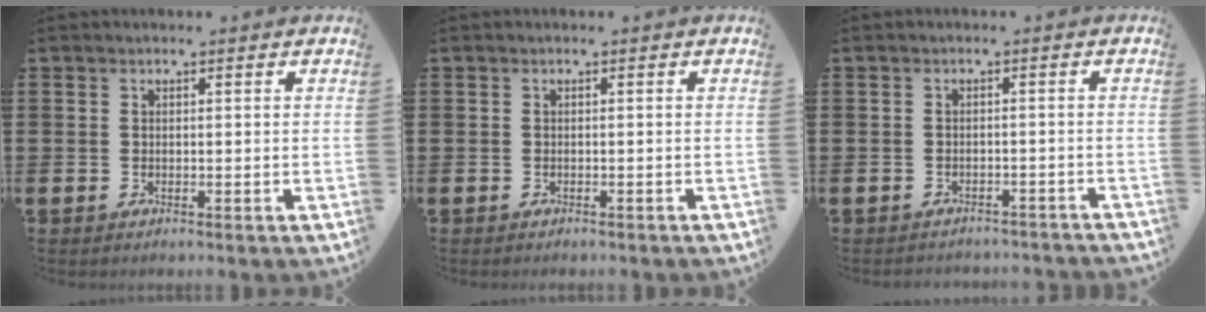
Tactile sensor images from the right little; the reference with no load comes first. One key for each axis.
{"total": 0.0}
{"total": 1.3, "fx": -1.3, "fy": 0.0, "fz": -0.1, "tx": -0.002, "ty": 0.003, "tz": -0.028}